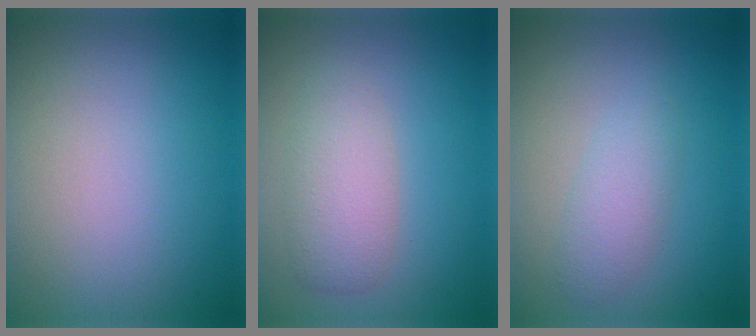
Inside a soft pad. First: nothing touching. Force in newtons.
{"total": 3.4, "press": 3.3, "slide": 0.4}
{"total": 2.2, "press": 2.2, "slide": 0.2}